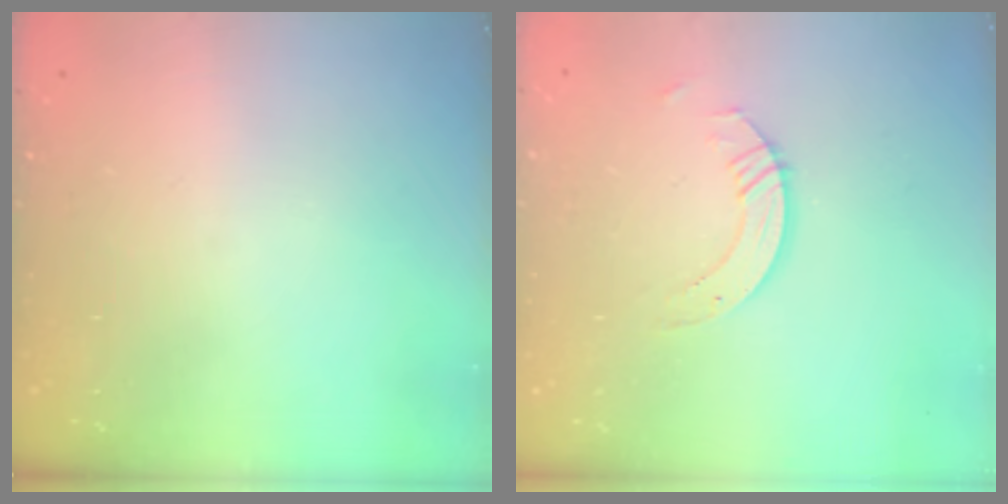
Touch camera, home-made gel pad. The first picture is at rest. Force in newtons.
{"total": 4.3, "press": 4.2, "slide": 0.3}